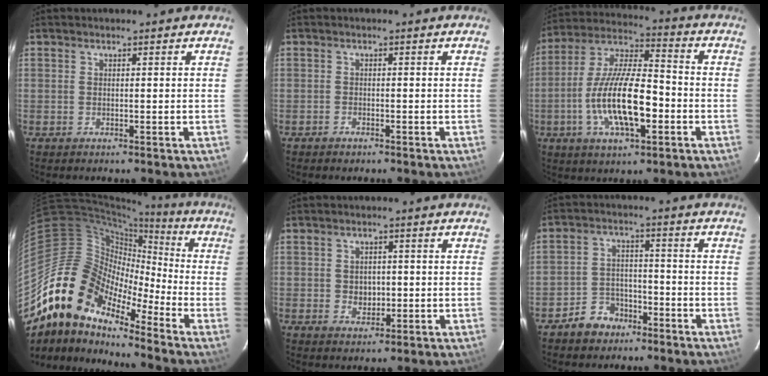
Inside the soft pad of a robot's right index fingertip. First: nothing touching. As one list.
[{"total": 1.2, "force": [-0.9, 0.7, 0.2], "torque": [-0.008, 0.003, -0.016]}, {"total": 16.5, "force": [-4.7, 5.5, 14.9], "torque": [-0.292, -0.004, -0.086]}, {"total": 15.3, "force": [-11.5, 7.2, 6.9], "torque": [-0.111, 0.009, -0.236]}, {"total": 3.5, "force": [-0.3, 3.0, 1.7], "torque": [-0.028, 0.002, 0.000]}, {"total": 6.5, "force": [-4.6, 4.4, 1.4], "torque": [-0.042, 0.021, -0.070]}]